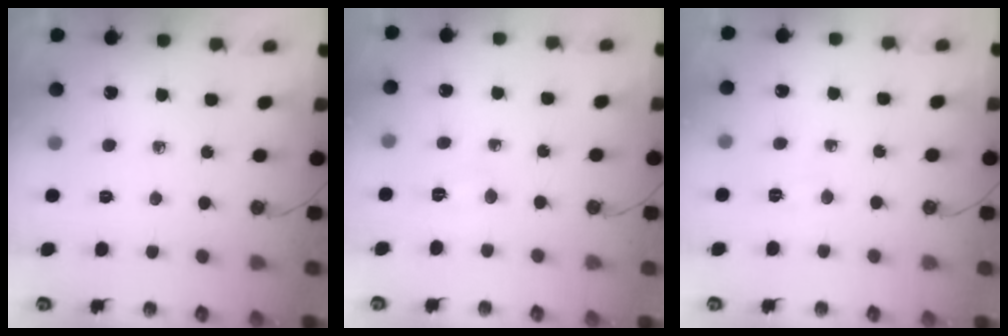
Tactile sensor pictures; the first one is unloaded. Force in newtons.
{"total": 2.5, "press": 2.4, "slide": 0.4}
{"total": 3.6, "press": 3.6, "slide": 0.4}